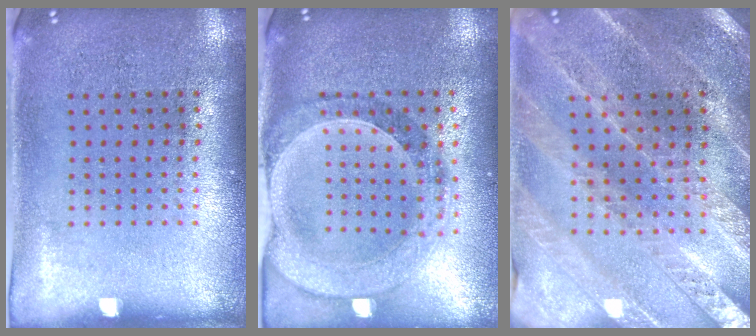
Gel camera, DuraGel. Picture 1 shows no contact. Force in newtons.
{"total": 1.5, "press": 1.5, "slide": 0.3}
{"total": 2.2, "press": 2.2, "slide": 0.2}